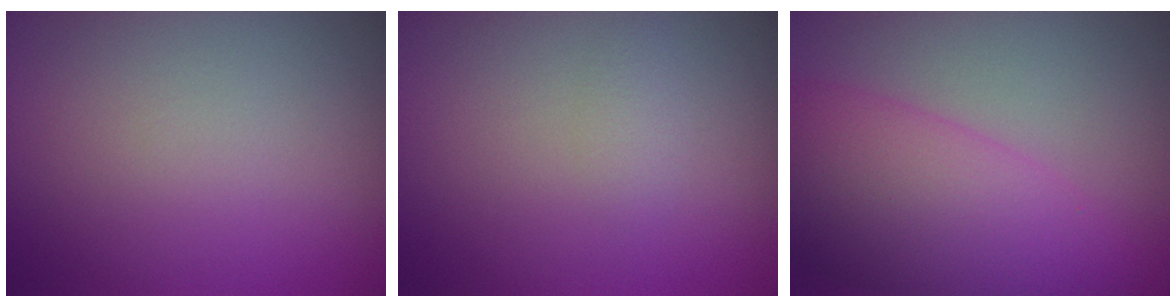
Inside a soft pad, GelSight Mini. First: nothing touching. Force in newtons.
{"total": 1.0, "press": 1.0, "slide": 0.0}
{"total": 8.2, "press": 8.2, "slide": 0.3}